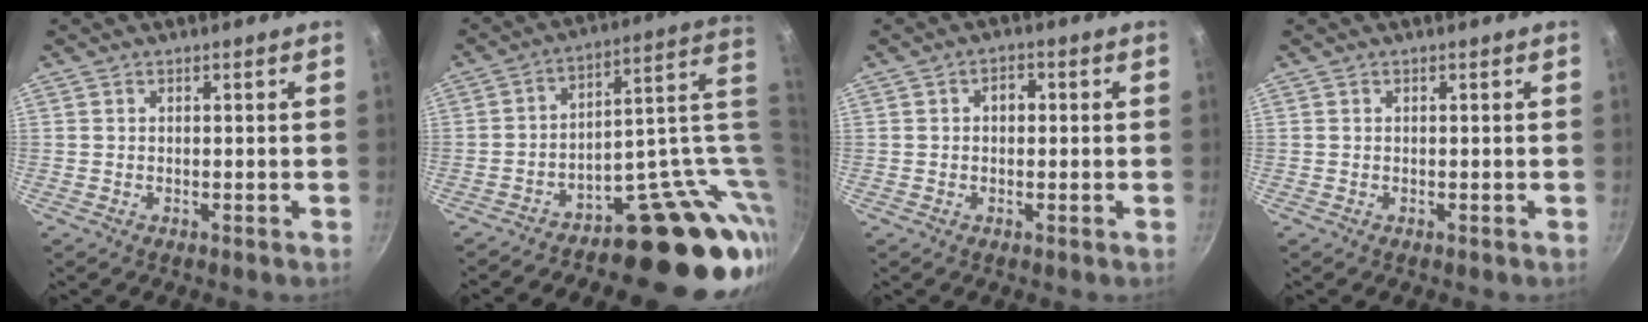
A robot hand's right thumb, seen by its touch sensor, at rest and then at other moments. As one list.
[{"total": 20.8, "force": [-2.3, 11.9, 16.9], "torque": [-0.141, 0.037, -0.027]}, {"total": 2.7, "force": [0.3, 1.9, 1.9], "torque": [-0.020, 0.008, 0.002]}, {"total": 0.0}]